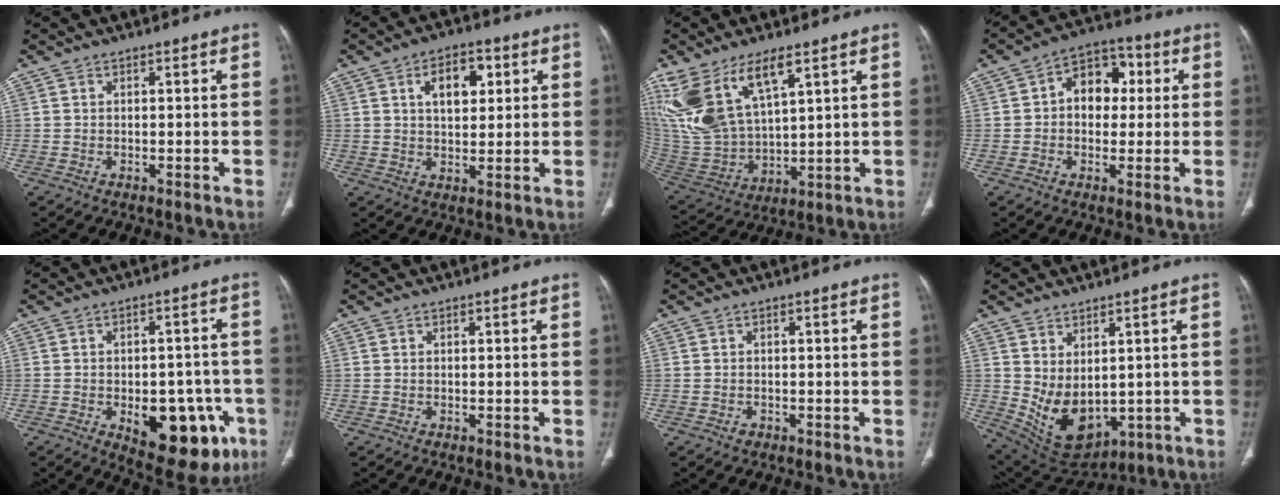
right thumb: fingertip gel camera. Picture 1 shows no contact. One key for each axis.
{"total": 8.4, "fx": 2.8, "fy": 4.9, "fz": 6.2, "tx": -0.070, "ty": -0.003, "tz": 0.043}
{"total": 17.5, "fx": 9.5, "fy": 7.7, "fz": 12.5, "tx": -0.255, "ty": -0.036, "tz": 0.208}
{"total": 10.3, "fx": 1.6, "fy": 7.4, "fz": 6.9, "tx": -0.064, "ty": 0.022, "tz": 0.015}
{"total": 17.2, "fx": -6.1, "fy": 9.2, "fz": 13.1, "tx": -0.135, "ty": 0.020, "tz": -0.062}
{"total": 0.0}
{"total": 1.0, "fx": -0.5, "fy": 0.8, "fz": 0.3, "tx": -0.002, "ty": 0.003, "tz": -0.007}
{"total": 11.1, "fx": 0.3, "fy": 7.0, "fz": 8.6, "tx": -0.132, "ty": -0.016, "tz": 0.045}